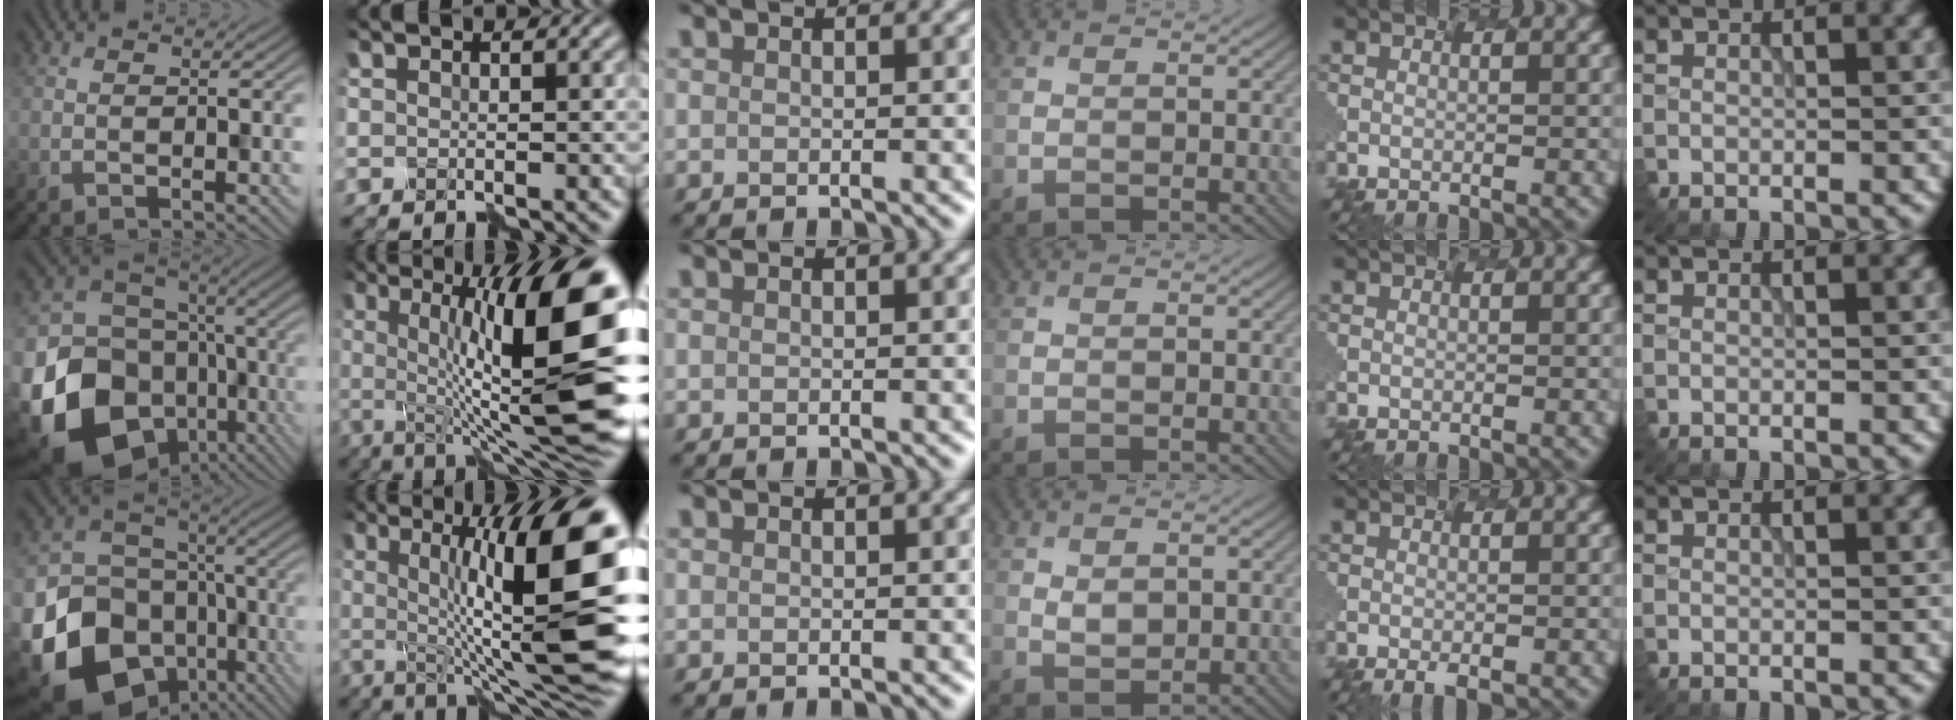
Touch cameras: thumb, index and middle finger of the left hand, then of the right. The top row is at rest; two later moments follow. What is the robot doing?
{"motion": "disassemble", "object": "puzzle pieces"}